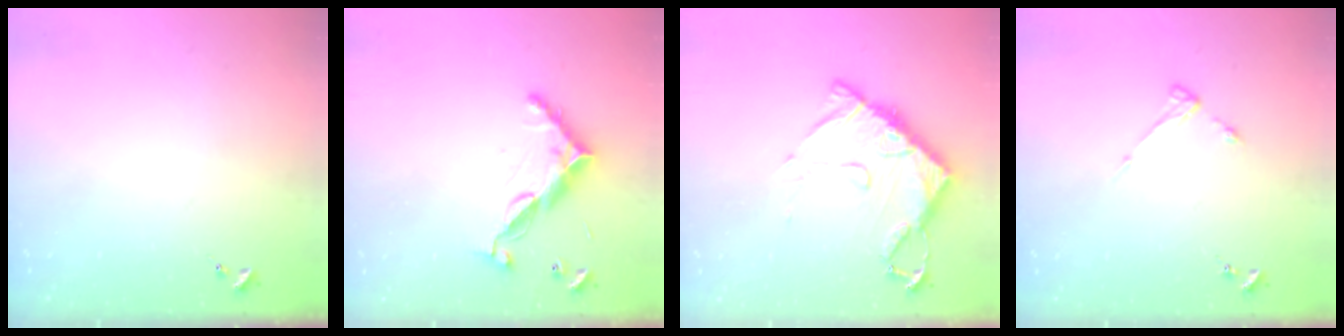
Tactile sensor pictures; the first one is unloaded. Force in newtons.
{"total": 9.9, "press": 9.9, "slide": 0.4}
{"total": 11.5, "press": 11.5, "slide": 1.1}
{"total": 3.6, "press": 3.6, "slide": 0.5}